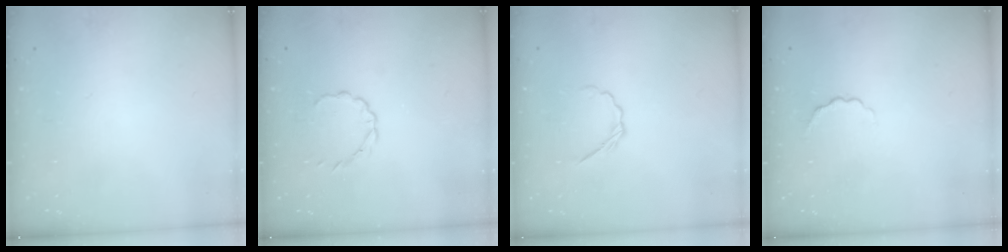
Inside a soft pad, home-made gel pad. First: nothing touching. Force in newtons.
{"total": 2.8, "press": 2.7, "slide": 0.9}
{"total": 3.0, "press": 2.9, "slide": 0.9}
{"total": 2.1, "press": 2.0, "slide": 0.8}